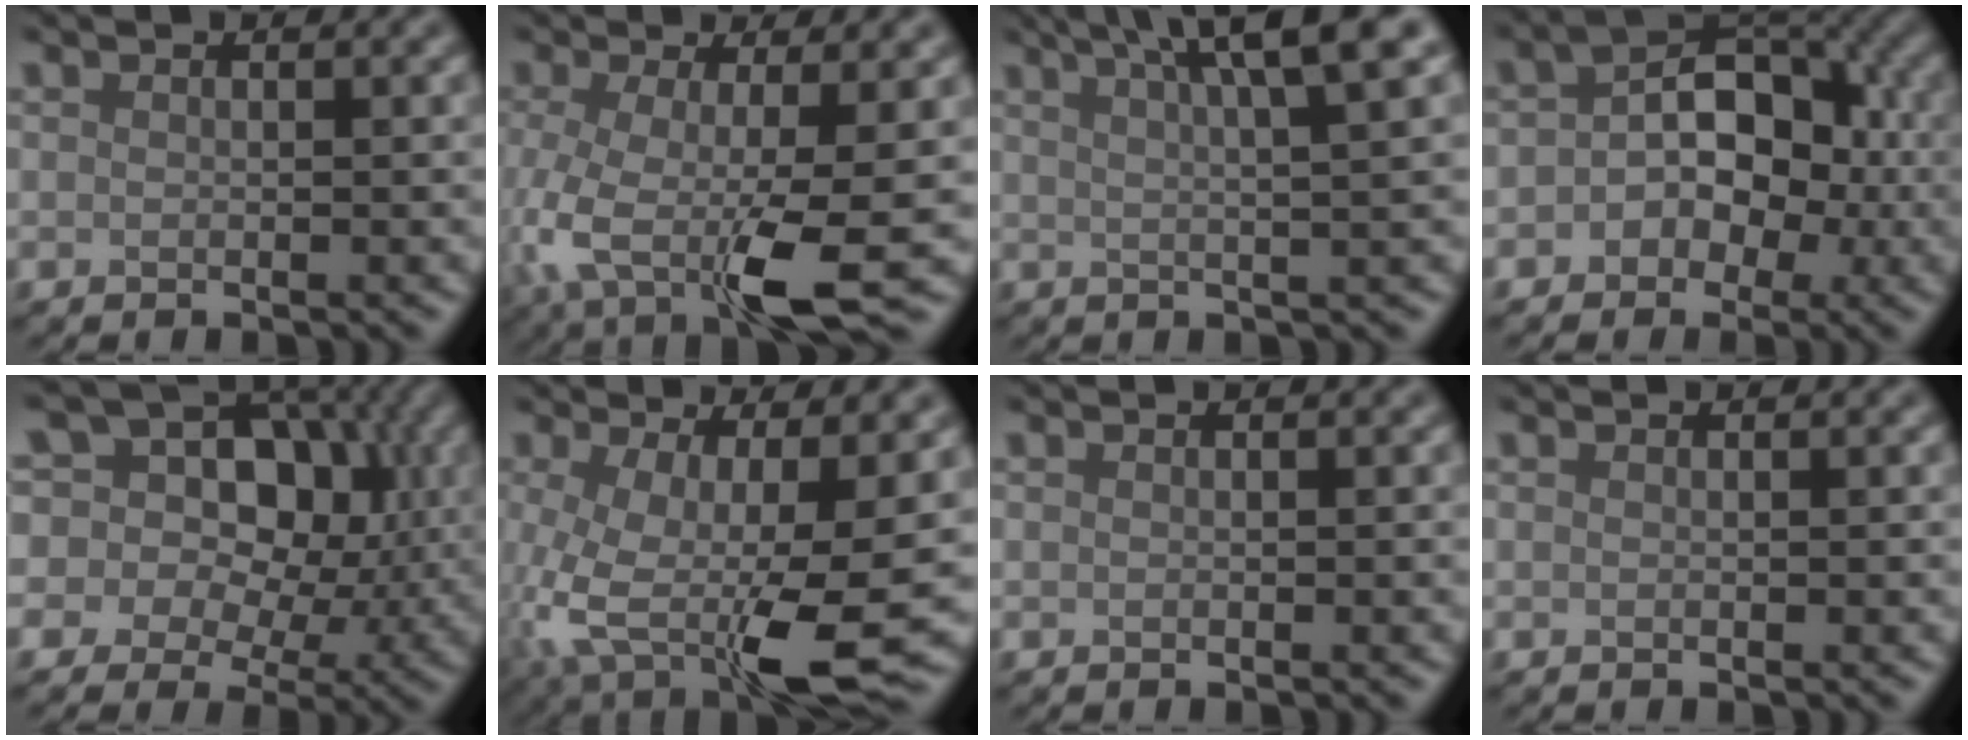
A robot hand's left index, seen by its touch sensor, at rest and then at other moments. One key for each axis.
{"total": 8.0, "fx": -2.0, "fy": 2.2, "fz": 7.4, "tx": -0.155, "ty": -0.017, "tz": -0.039}
{"total": 7.5, "fx": 4.1, "fy": 1.4, "fz": 6.2, "tx": -0.056, "ty": 0.031, "tz": 0.043}
{"total": 6.1, "fx": -0.9, "fy": 4.4, "fz": 4.1, "tx": -0.024, "ty": 0.017, "tz": -0.027}
{"total": 16.6, "fx": 6.2, "fy": 11.7, "fz": 10.0, "tx": -0.175, "ty": 0.049, "tz": 0.070}
{"total": 11.1, "fx": -2.4, "fy": 4.5, "fz": 9.8, "tx": -0.187, "ty": -0.032, "tz": -0.031}
{"total": 0.0}
{"total": 0.0}